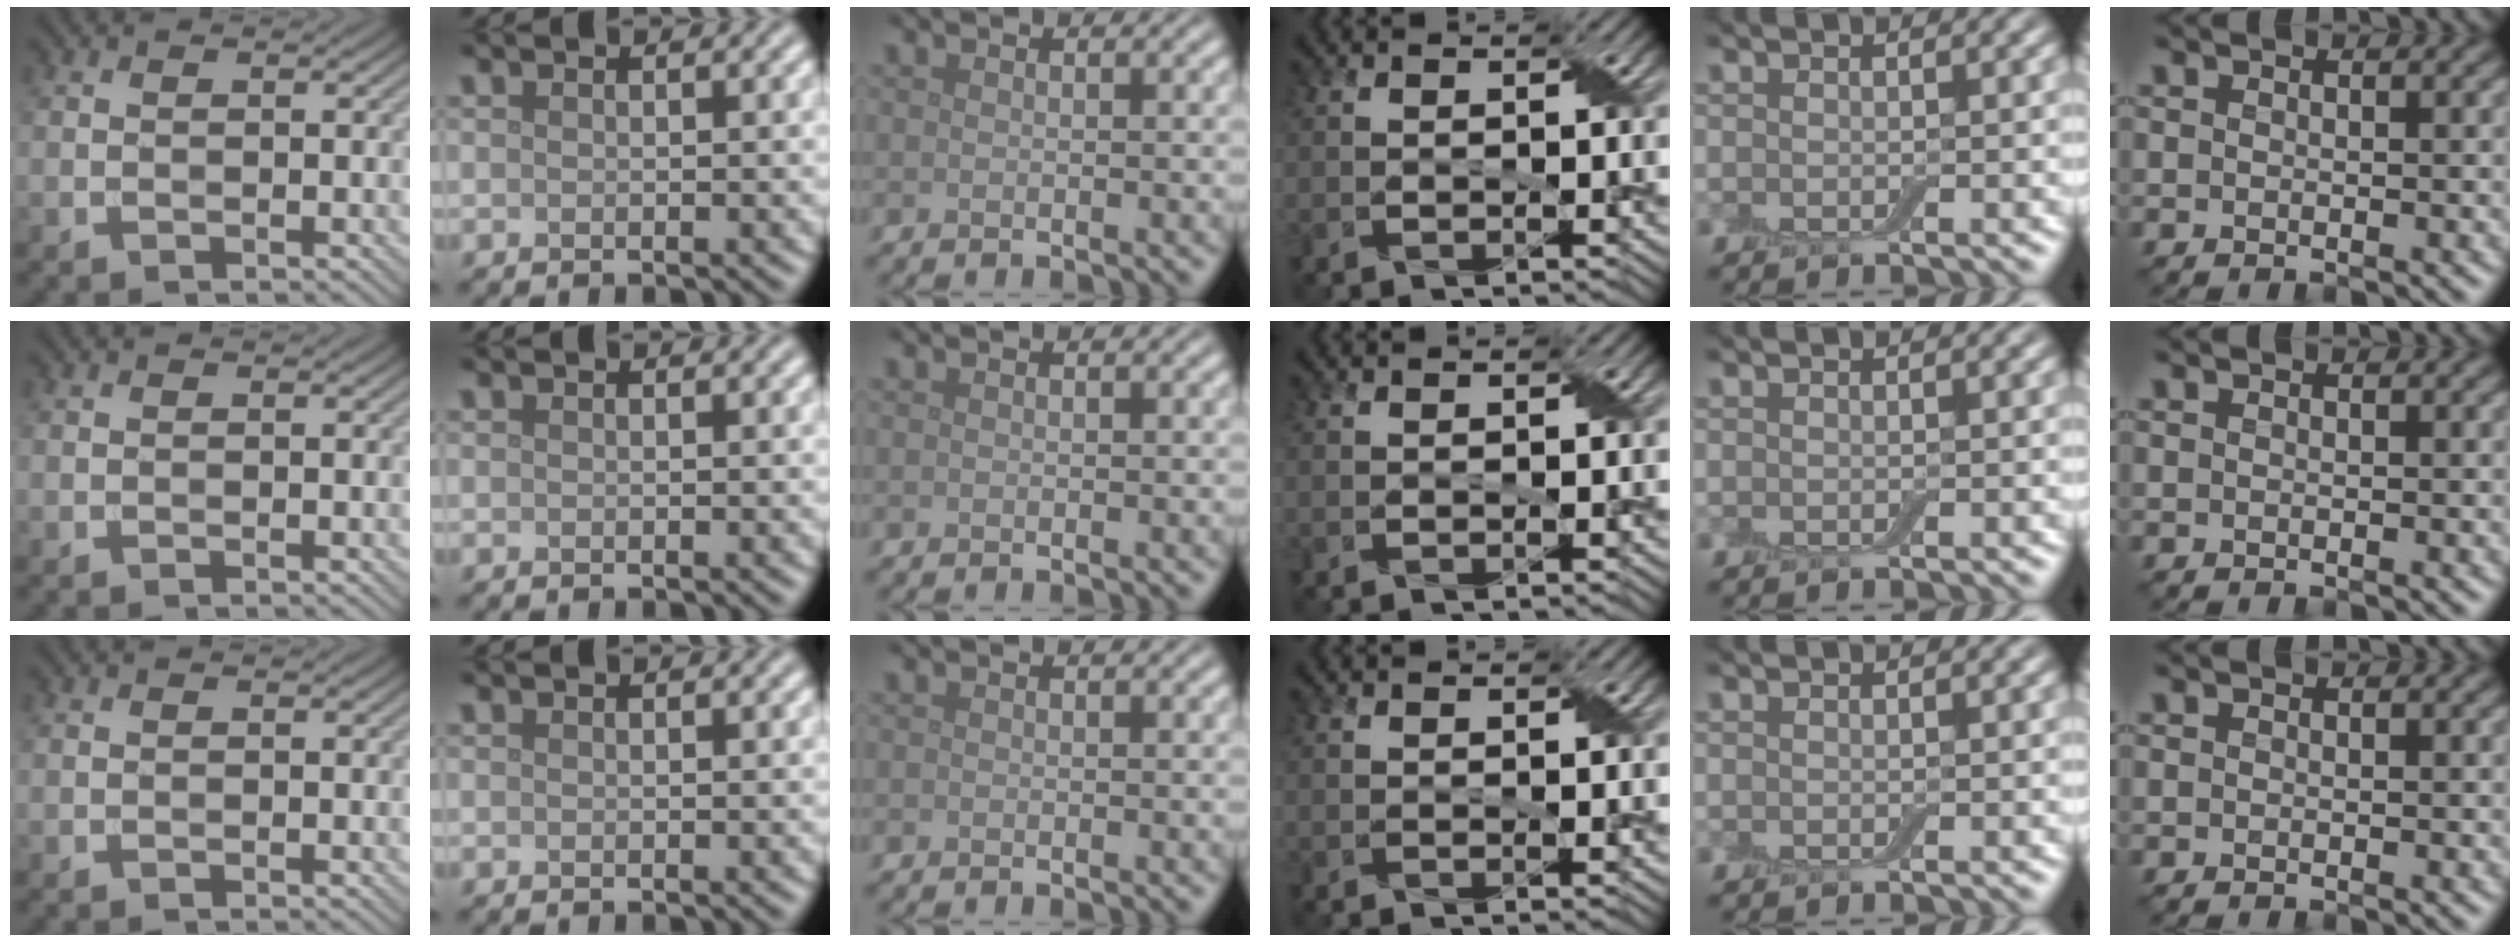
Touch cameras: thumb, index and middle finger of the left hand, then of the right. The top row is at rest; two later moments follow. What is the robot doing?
{"motion": "fold", "object": "cloth"}